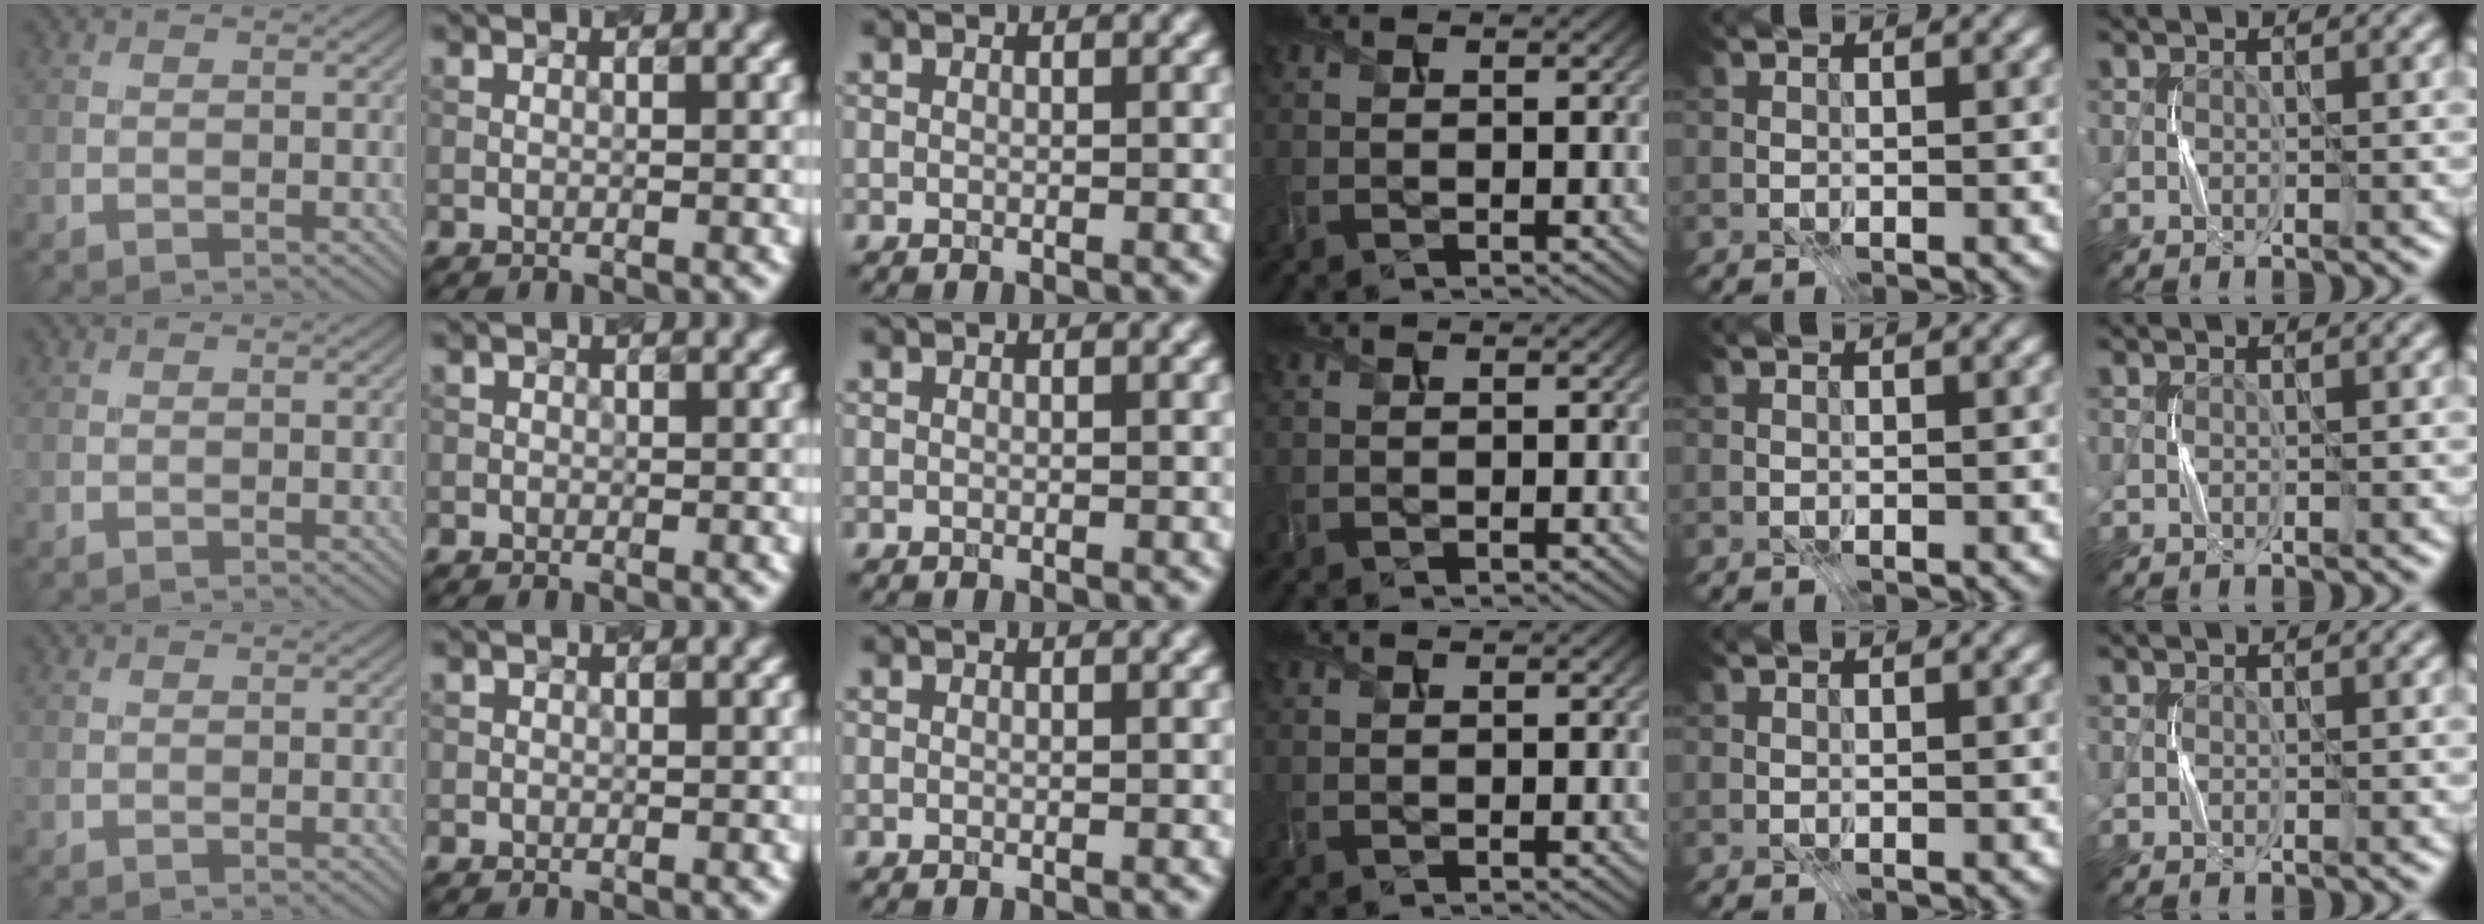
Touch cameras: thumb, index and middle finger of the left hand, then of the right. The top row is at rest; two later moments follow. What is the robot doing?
{"motion": "press", "object": "joystick"}